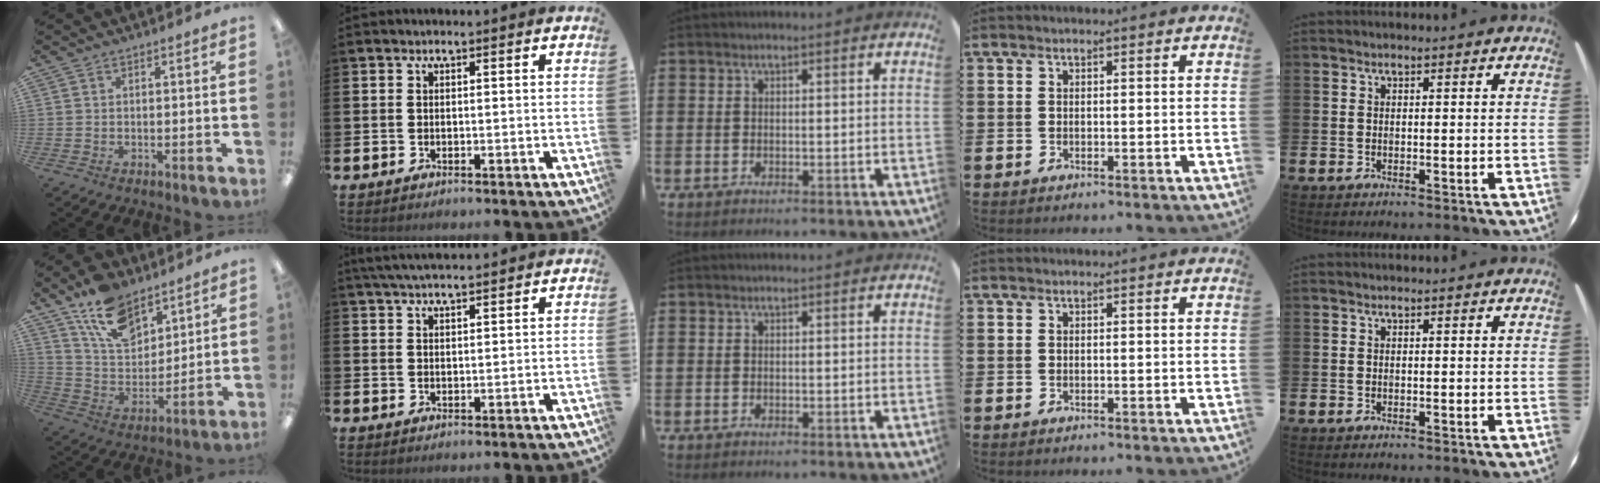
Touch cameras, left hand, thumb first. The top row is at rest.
{"thumb": {"total": 14.8, "force": [10.5, 7.8, 6.9], "torque": [-0.135, -0.042, 0.198]}, "index": {"total": 3.7, "force": [3.5, 0.4, 1.1], "torque": [-0.028, -0.007, 0.065]}}